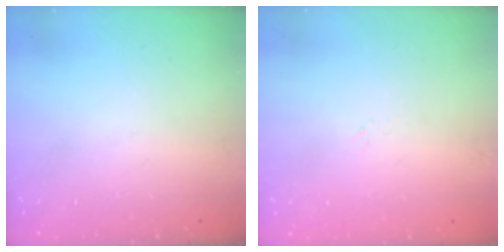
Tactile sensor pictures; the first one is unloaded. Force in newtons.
{"total": 0.0}